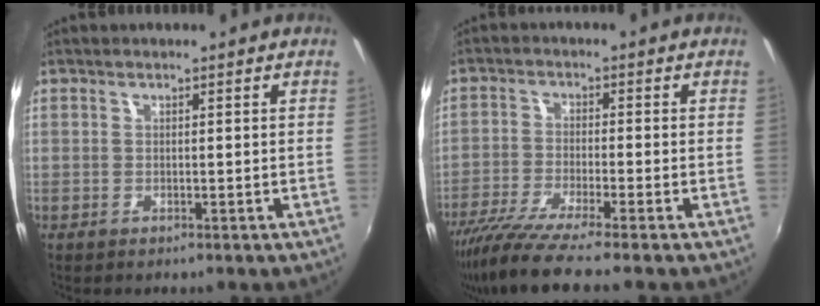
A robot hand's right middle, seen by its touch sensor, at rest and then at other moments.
{"total": 9.4, "force": [-7.7, -0.5, 5.5], "torque": [-0.120, -0.037, -0.138]}